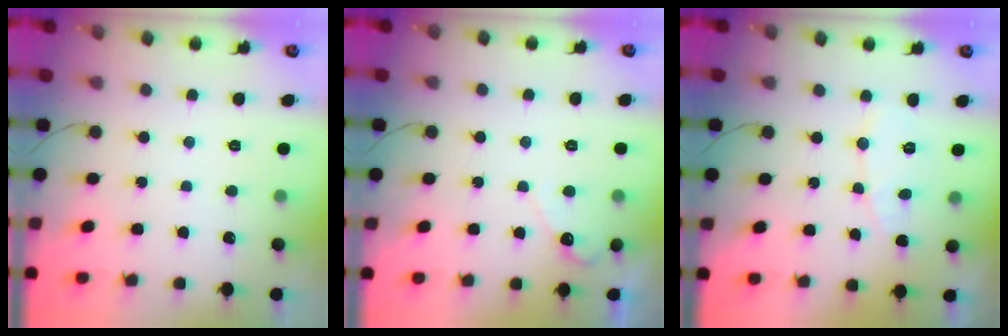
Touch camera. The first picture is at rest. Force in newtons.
{"total": 4.1, "press": 4.1, "slide": 0.3}
{"total": 5.6, "press": 5.5, "slide": 0.5}